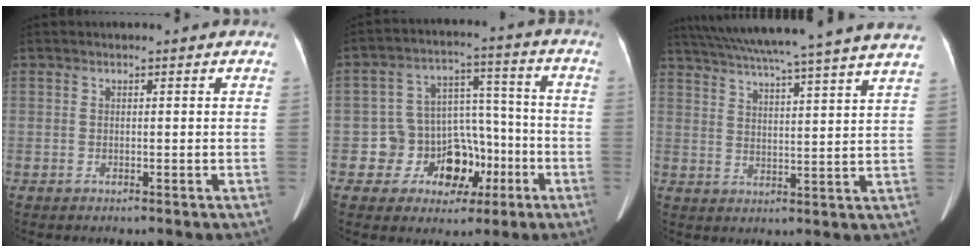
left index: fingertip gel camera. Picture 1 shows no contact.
{"total": 9.9, "force": [-4.0, 8.2, 3.6], "torque": [-0.040, 0.040, -0.049]}
{"total": 25.6, "force": [22.6, -0.9, 11.9], "torque": [-0.201, -0.008, 0.299]}